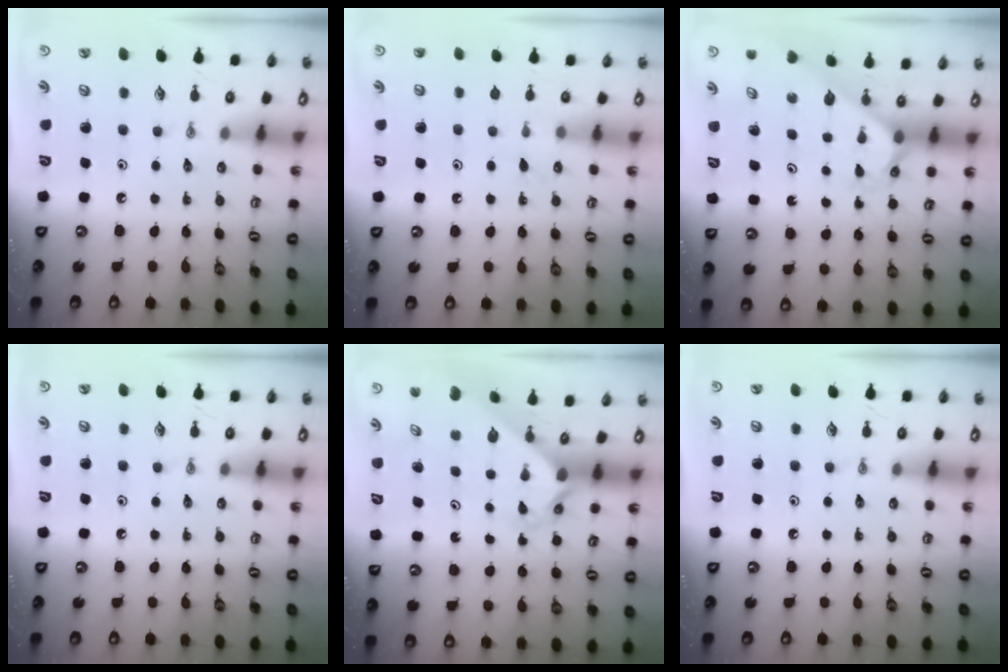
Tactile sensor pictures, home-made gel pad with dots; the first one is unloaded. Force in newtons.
{"total": 4.5, "press": 4.5, "slide": 0.6}
{"total": 2.8, "press": 2.8, "slide": 0.2}
{"total": 0.0}
{"total": 2.5, "press": 2.5, "slide": 0.3}
{"total": 0.0}